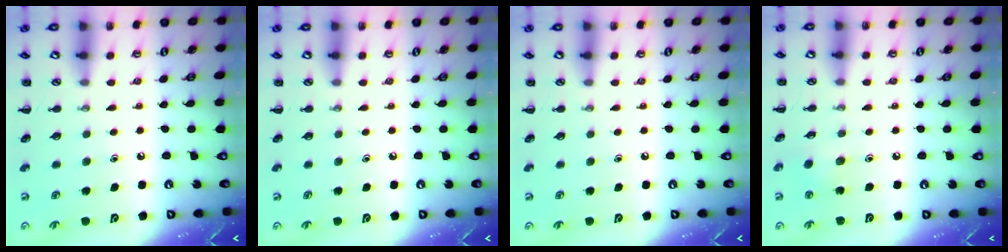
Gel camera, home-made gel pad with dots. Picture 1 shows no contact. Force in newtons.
{"total": 0.0}
{"total": 0.0}
{"total": 2.8, "press": 2.8, "slide": 0.7}